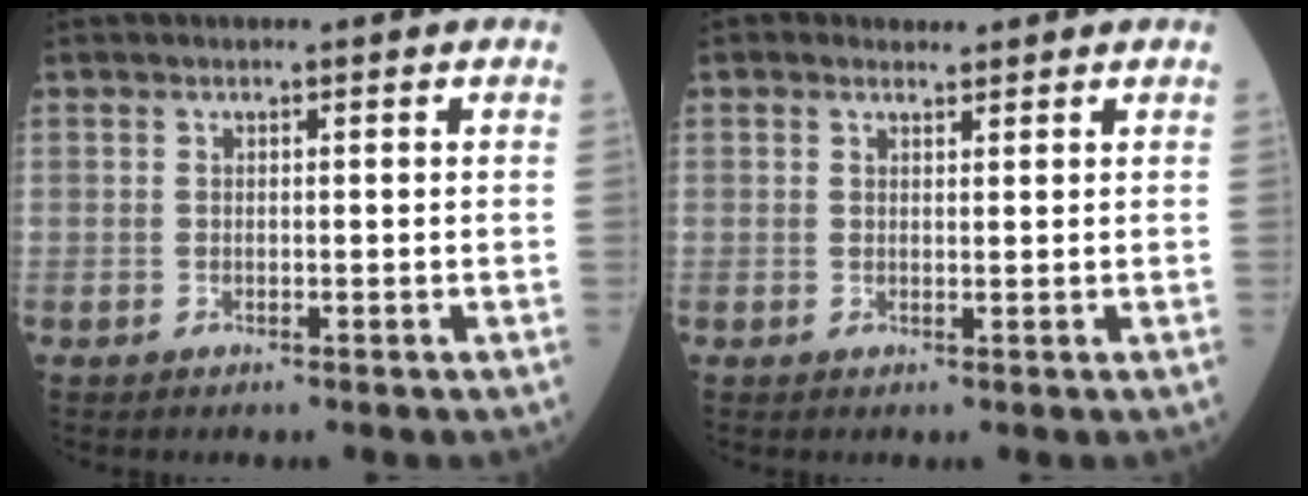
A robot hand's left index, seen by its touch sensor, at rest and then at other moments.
{"total": 1.2, "force": [1.0, 0.6, 0.1], "torque": [-0.009, 0.007, 0.016]}